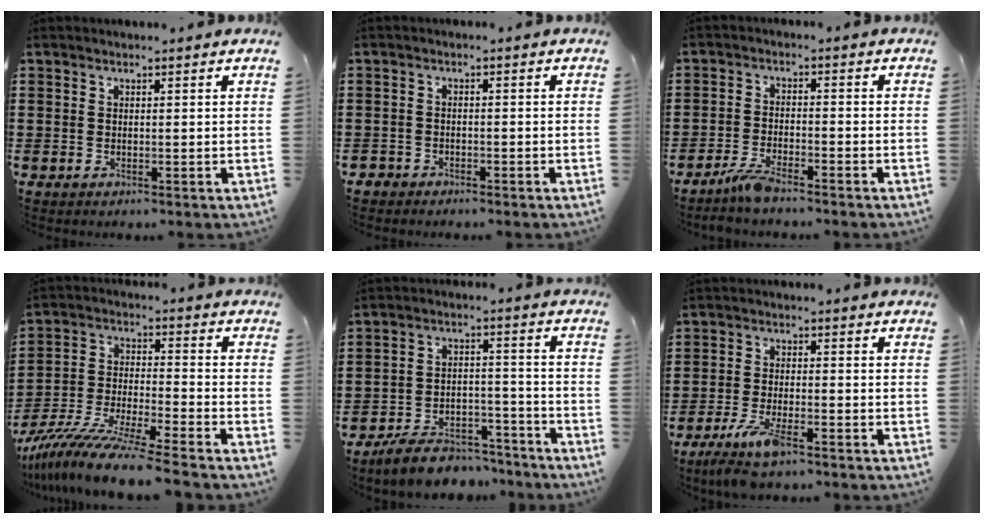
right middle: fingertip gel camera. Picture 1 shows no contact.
{"total": 1.6, "force": [-1.5, 0.4, -0.2], "torque": [-0.002, 0.002, -0.035]}
{"total": 3.7, "force": [-3.0, 0.5, 2.0], "torque": [-0.055, -0.003, -0.064]}
{"total": 10.6, "force": [-9.5, -0.4, 4.6], "torque": [-0.090, 0.002, -0.189]}
{"total": 7.1, "force": [-6.7, 1.9, 1.7], "torque": [-0.024, 0.023, -0.127]}
{"total": 6.2, "force": [-4.4, 1.2, 4.2], "torque": [-0.093, -0.014, -0.083]}